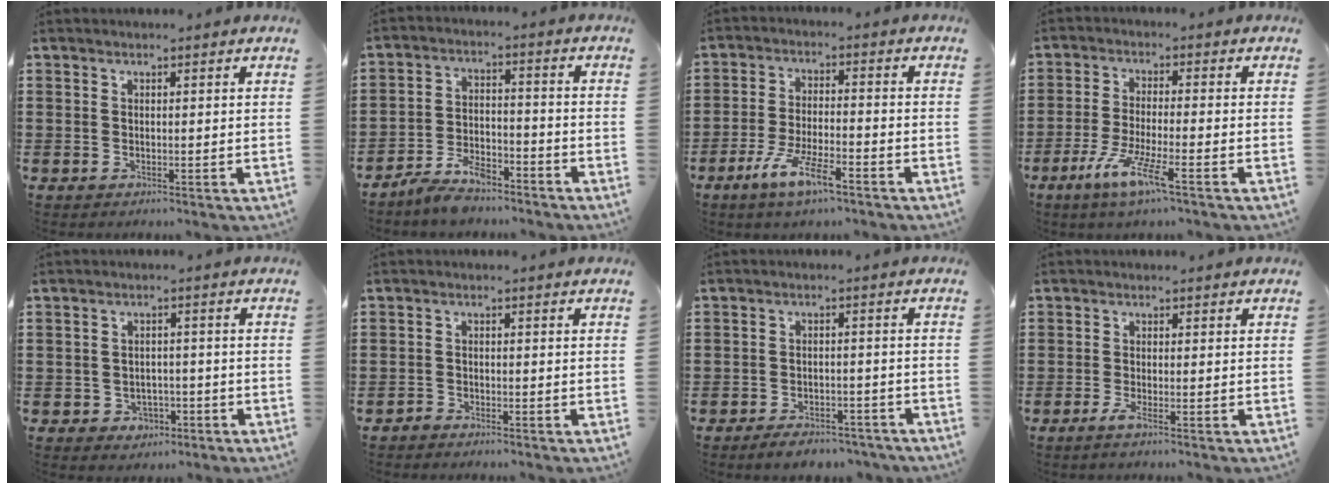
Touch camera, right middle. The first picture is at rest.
{"total": 5.6, "force": [-5.0, 1.4, 2.0], "torque": [-0.047, 0.005, -0.100]}
{"total": 7.2, "force": [-4.6, 1.6, 5.3], "torque": [-0.116, -0.005, -0.087]}
{"total": 7.0, "force": [-4.2, 0.7, 5.5], "torque": [-0.120, -0.015, -0.081]}
{"total": 2.5, "force": [-1.6, 1.8, 0.5], "torque": [-0.017, 0.004, -0.037]}
{"total": 1.8, "force": [-1.8, 0.4, -0.1], "torque": [-0.003, 0.004, -0.040]}
{"total": 3.6, "force": [-3.4, 0.8, 0.6], "torque": [-0.013, 0.009, -0.070]}
{"total": 1.8, "force": [-0.8, 0.0, 1.6], "torque": [-0.035, -0.008, -0.017]}